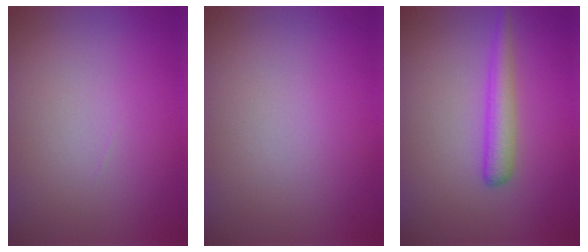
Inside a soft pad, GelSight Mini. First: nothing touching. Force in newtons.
{"total": 0.0}
{"total": 2.5, "press": 2.5, "slide": 0.1}